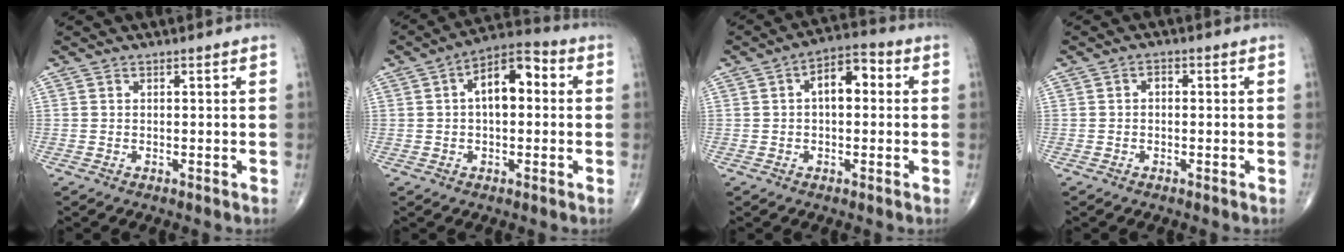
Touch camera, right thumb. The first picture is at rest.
{"total": 10.2, "force": [1.6, 5.3, 8.6], "torque": [-0.126, 0.030, 0.014]}
{"total": 7.5, "force": [1.1, 4.0, 6.2], "torque": [-0.083, 0.024, 0.009]}
{"total": 1.4, "force": [0.0, 0.9, 1.1], "torque": [-0.015, 0.007, -0.003]}